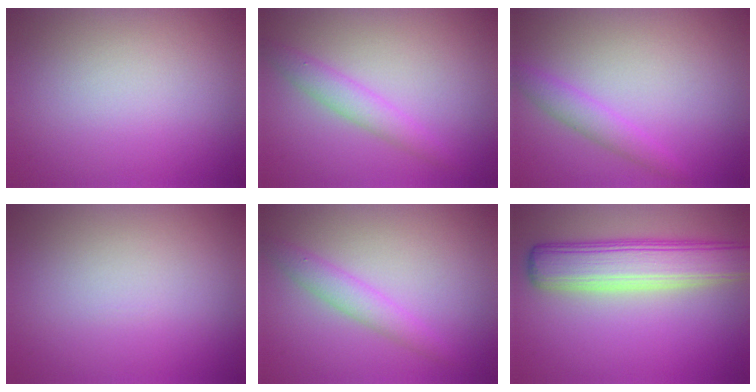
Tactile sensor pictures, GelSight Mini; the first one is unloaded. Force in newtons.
{"total": 2.3, "press": 2.3, "slide": 0.1}
{"total": 2.0, "press": 2.0, "slide": 0.2}
{"total": 0.0}
{"total": 2.3, "press": 2.3, "slide": 0.1}
{"total": 7.0, "press": 7.0, "slide": 0.6}